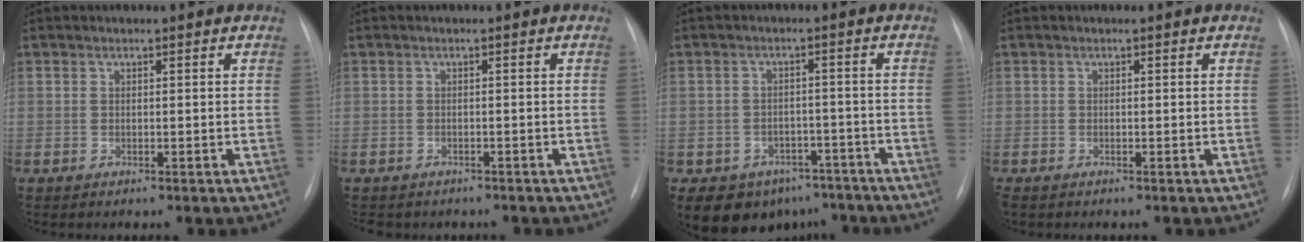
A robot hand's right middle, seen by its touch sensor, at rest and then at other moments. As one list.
[{"total": 5.3, "force": [-4.4, 2.6, 1.5], "torque": [-0.021, 0.003, -0.050]}, {"total": 9.5, "force": [-6.6, 6.5, 2.0], "torque": [-0.022, 0.017, -0.083]}, {"total": 0.5, "force": [-0.4, 0.2, 0.3], "torque": [-0.007, -0.001, -0.006]}]